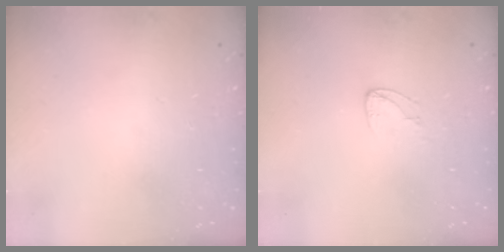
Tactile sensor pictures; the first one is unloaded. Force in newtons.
{"total": 3.9, "press": 3.8, "slide": 0.2}